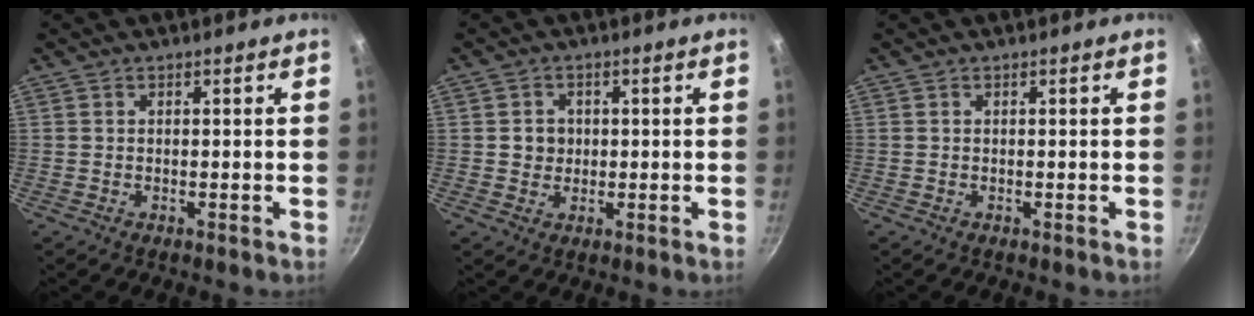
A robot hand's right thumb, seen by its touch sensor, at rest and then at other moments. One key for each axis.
{"total": 3.4, "fx": 0.3, "fy": 3.1, "fz": 1.4, "tx": -0.002, "ty": 0.004, "tz": 0.004}
{"total": 0.0}